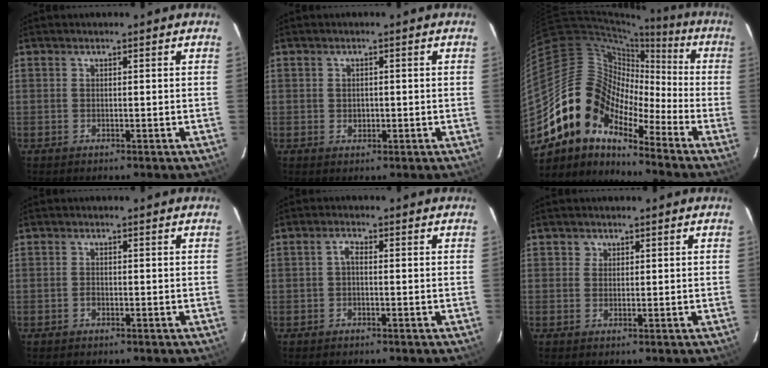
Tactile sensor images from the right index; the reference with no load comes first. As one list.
[{"total": 1.5, "force": [-0.1, 1.4, 0.6], "torque": [-0.005, 0.001, 0.000]}, {"total": 13.0, "force": [-9.6, 7.2, 5.0], "torque": [-0.083, 0.027, -0.206]}, {"total": 0.8, "force": [-0.3, 0.6, 0.3], "torque": [-0.005, 0.000, -0.007]}, {"total": 1.5, "force": [-0.3, 0.8, 1.3], "torque": [-0.026, 0.008, -0.007]}, {"total": 1.5, "force": [0.5, 1.4, 0.0], "torque": [0.006, 0.007, 0.006]}]